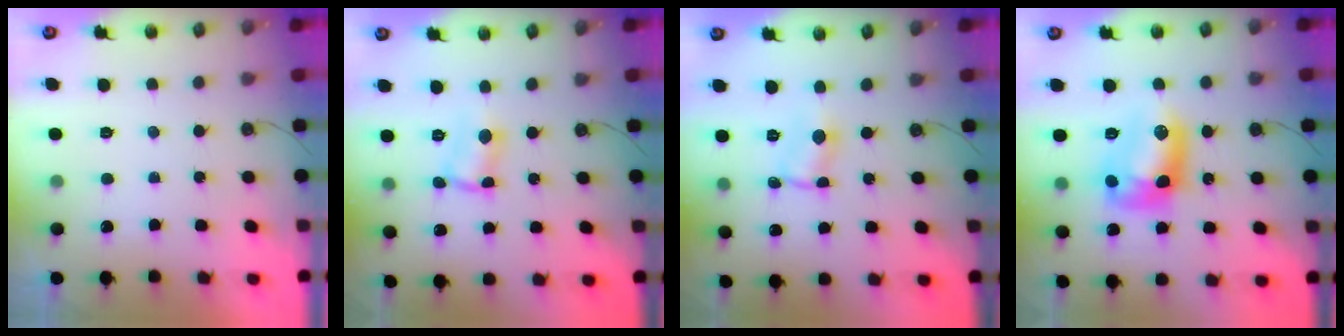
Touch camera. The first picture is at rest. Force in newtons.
{"total": 1.8, "press": 1.6, "slide": 0.7}
{"total": 0.8, "press": 0.6, "slide": 0.5}
{"total": 12.0, "press": 11.9, "slide": 0.7}